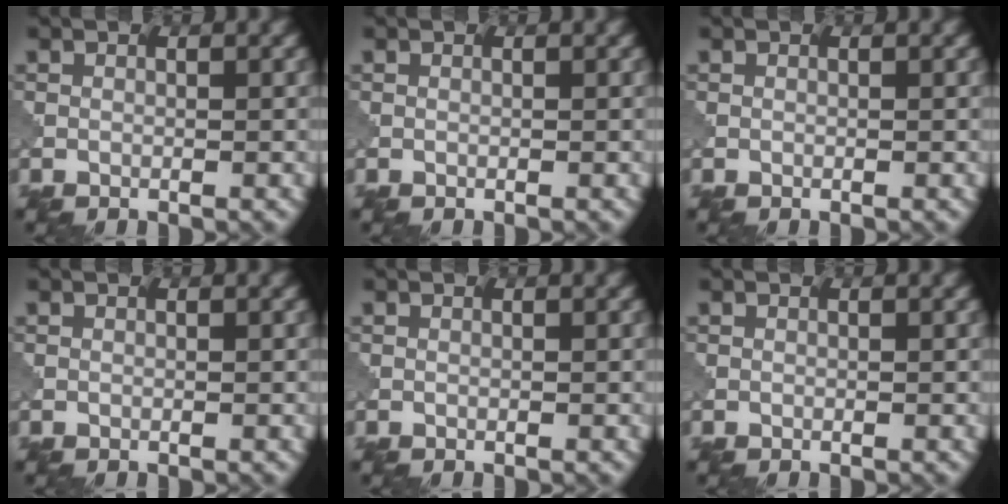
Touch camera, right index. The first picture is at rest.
{"total": 0.0}
{"total": 0.0}
{"total": 0.0}
{"total": 0.0}
{"total": 0.0}